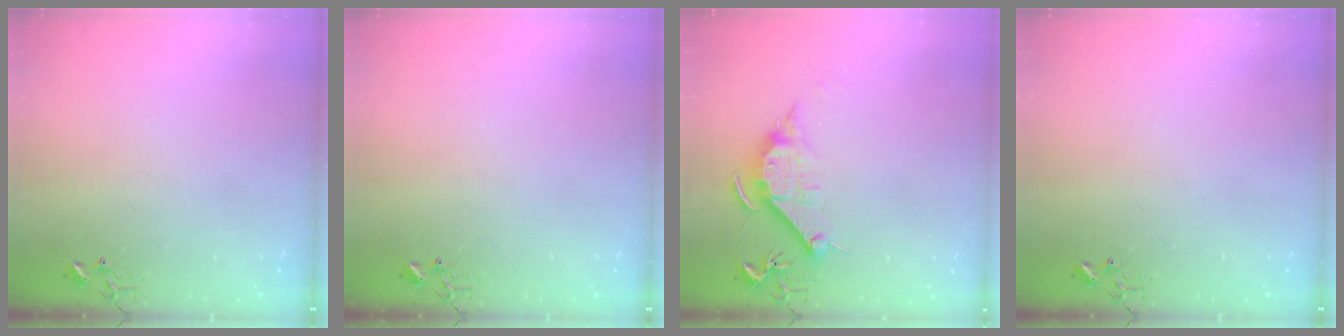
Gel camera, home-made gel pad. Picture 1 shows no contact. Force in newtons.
{"total": 0.0}
{"total": 10.5, "press": 10.5, "slide": 0.4}
{"total": 0.0}